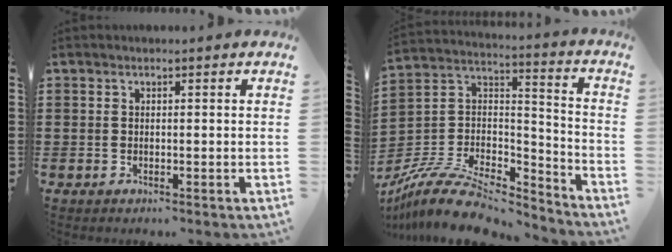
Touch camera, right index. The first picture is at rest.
{"total": 10.8, "force": [-8.4, 4.2, 5.3], "torque": [-0.112, 0.018, -0.163]}